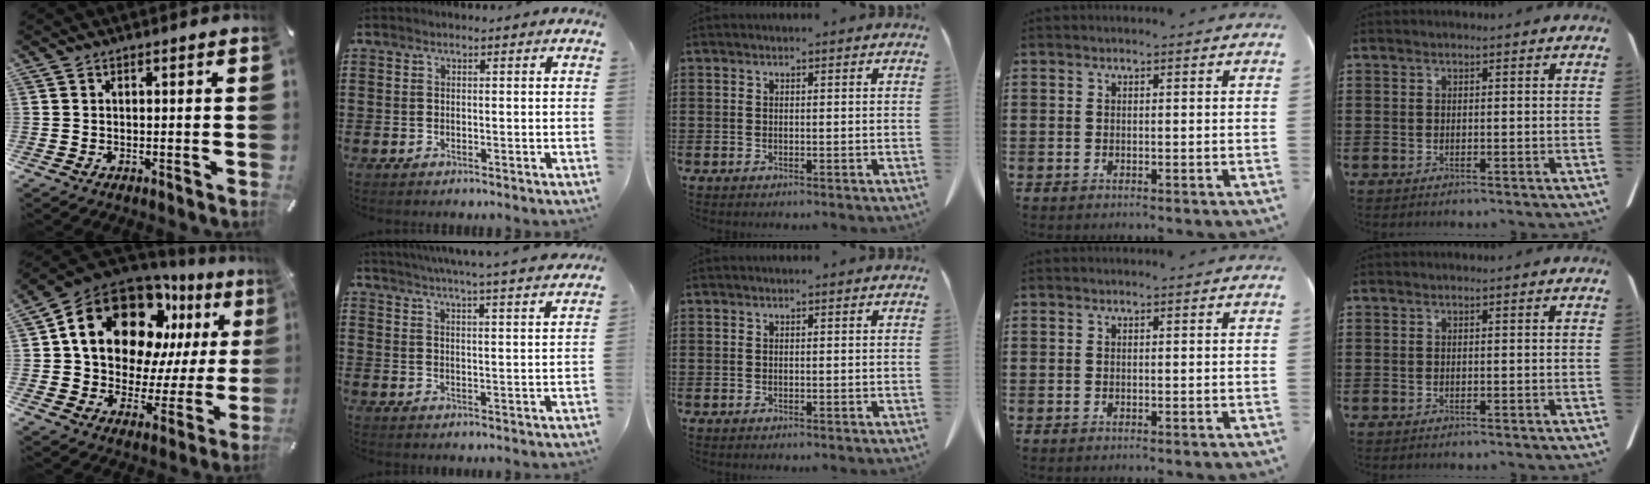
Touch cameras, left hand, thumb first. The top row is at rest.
{"thumb": {"total": 21.9, "force": [10.9, 13.7, 13.1], "torque": [-0.216, -0.063, 0.193]}, "index": {"total": 4.8, "force": [4.6, -0.9, 1.3], "torque": [-0.044, -0.032, 0.076]}}